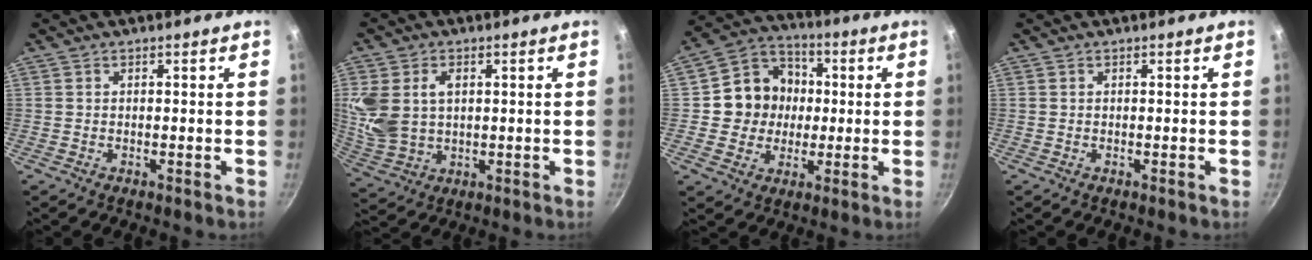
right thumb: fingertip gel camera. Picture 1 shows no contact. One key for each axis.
{"total": 10.8, "fx": 2.4, "fy": 7.6, "fz": 7.3, "tx": -0.145, "ty": -0.015, "tz": 0.056}
{"total": 12.0, "fx": 0.4, "fy": 11.1, "fz": 4.7, "tx": -0.042, "ty": 0.023, "tz": -0.004}
{"total": 0.0}